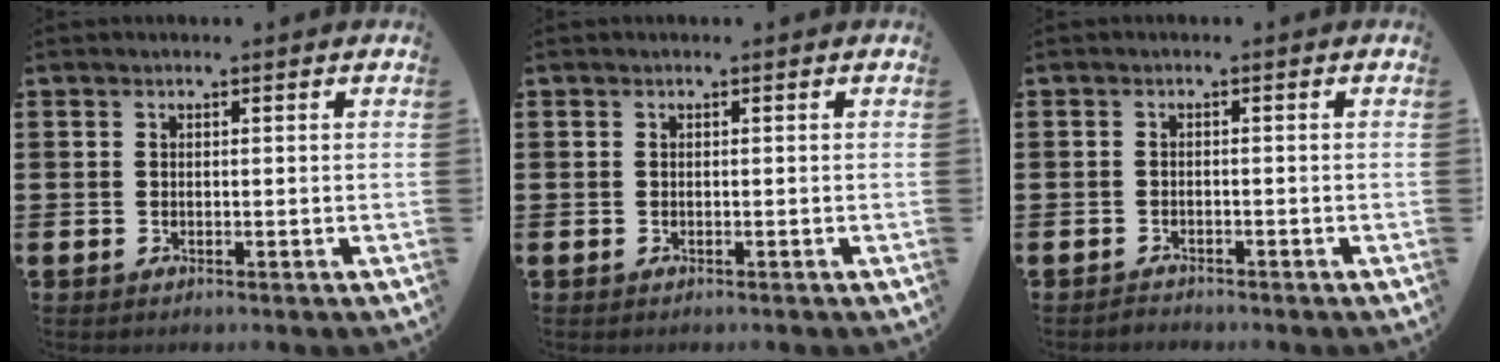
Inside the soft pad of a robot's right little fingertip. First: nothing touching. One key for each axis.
{"total": 0.0}
{"total": 1.0, "fx": -1.0, "fy": 0.1, "fz": -0.1, "tx": 0.000, "ty": 0.003, "tz": -0.021}